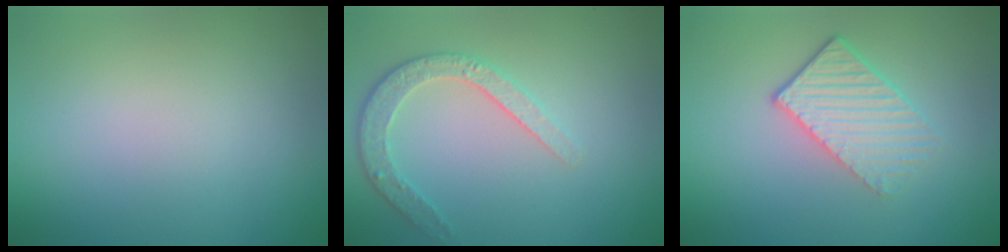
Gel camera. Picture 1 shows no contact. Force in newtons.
{"total": 2.9, "press": 2.5, "slide": 1.6}
{"total": 3.4, "press": 2.6, "slide": 2.1}